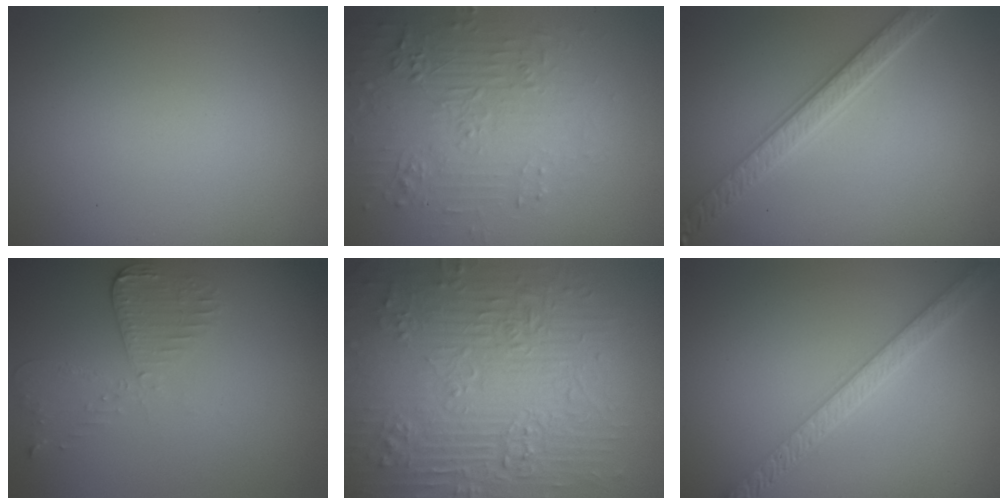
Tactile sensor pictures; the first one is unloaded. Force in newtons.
{"total": 4.3, "press": 3.9, "slide": 1.7}
{"total": 4.2, "press": 3.6, "slide": 2.2}
{"total": 2.7, "press": 2.4, "slide": 1.2}
{"total": 11.8, "press": 7.8, "slide": 8.8}
{"total": 4.3, "press": 3.9, "slide": 1.9}